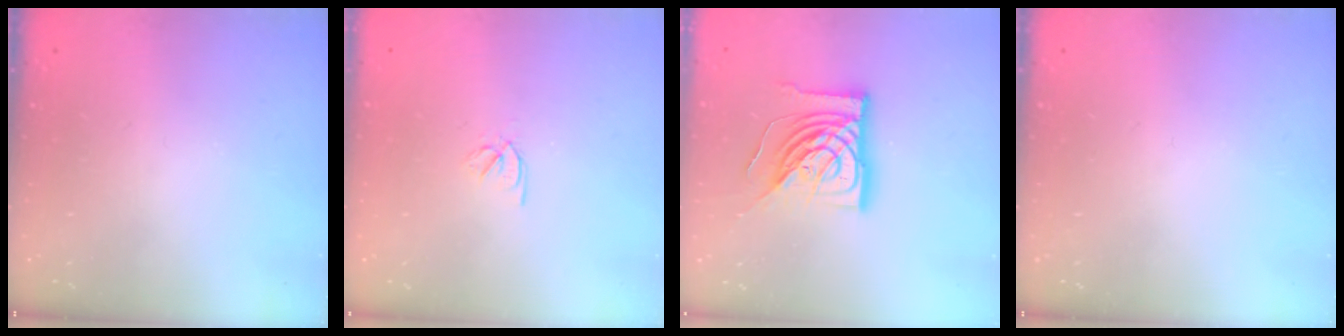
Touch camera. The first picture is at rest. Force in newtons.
{"total": 2.4, "press": 2.3, "slide": 0.7}
{"total": 18.1, "press": 18.0, "slide": 2.4}
{"total": 0.0}